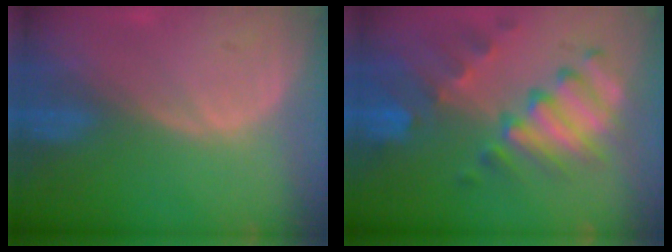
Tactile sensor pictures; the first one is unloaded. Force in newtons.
{"total": 10.2, "press": 8.9, "slide": 5.0}